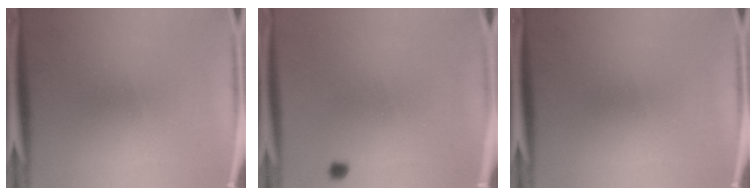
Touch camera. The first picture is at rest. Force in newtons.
{"total": 1.0}
{"total": 0.0}